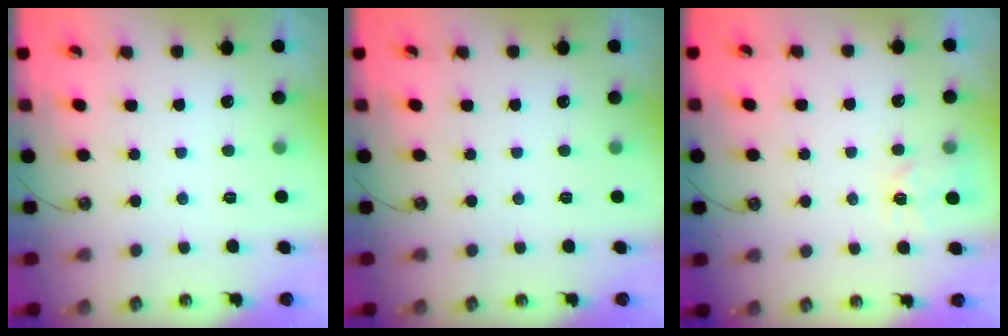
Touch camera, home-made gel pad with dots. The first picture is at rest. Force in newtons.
{"total": 0.0}
{"total": 3.4, "press": 3.4, "slide": 0.6}